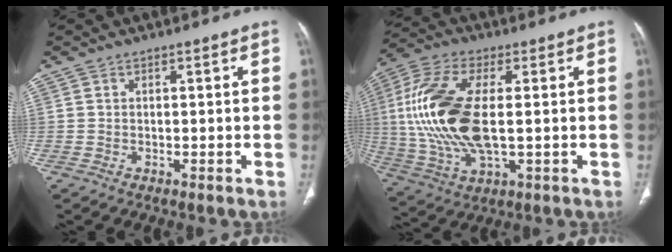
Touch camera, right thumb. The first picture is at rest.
{"total": 19.4, "force": [1.0, 8.7, 17.3], "torque": [-0.383, -0.003, 0.022]}